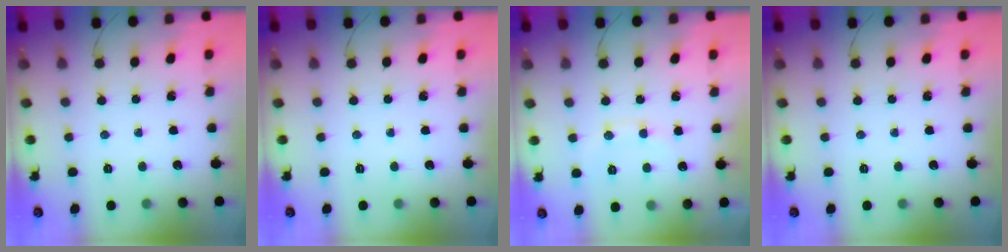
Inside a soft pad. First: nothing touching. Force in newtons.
{"total": 0.0}
{"total": 9.1, "press": 9.0, "slide": 0.9}
{"total": 0.0}